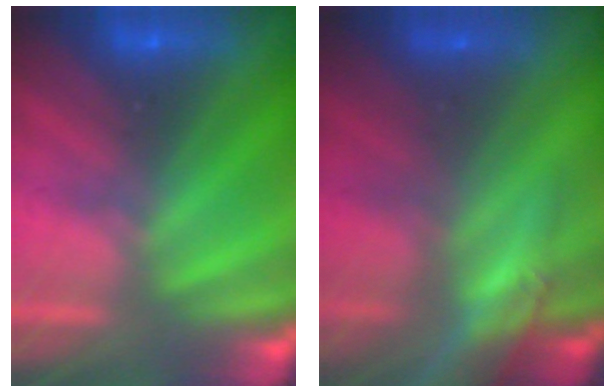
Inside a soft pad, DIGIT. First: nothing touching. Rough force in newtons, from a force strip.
{"total": 9.1}